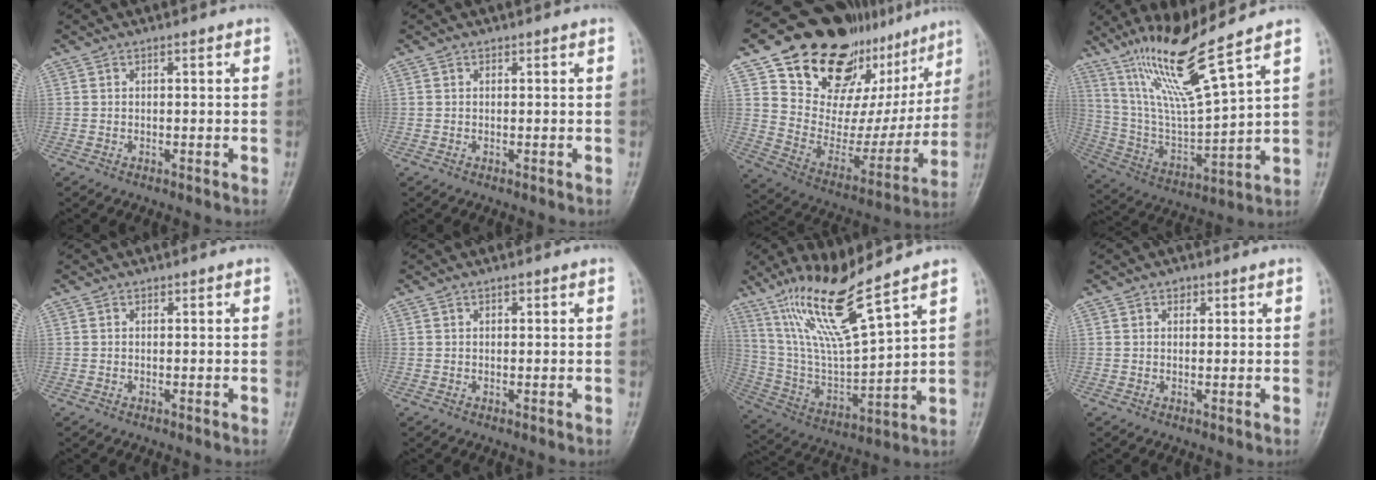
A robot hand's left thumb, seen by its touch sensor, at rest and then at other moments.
{"total": 0.0}
{"total": 27.4, "force": [17.2, 15.7, 14.5], "torque": [-0.165, -0.053, 0.273]}
{"total": 16.3, "force": [11.5, 0.8, 11.5], "torque": [-0.209, -0.063, 0.230]}
{"total": 0.0}
{"total": 0.7, "force": [0.4, 0.5, 0.4], "torque": [-0.002, -0.001, 0.006]}
{"total": 16.5, "force": [11.6, 1.8, 11.6], "torque": [-0.211, -0.063, 0.237]}
{"total": 1.3, "force": [0.7, 1.0, 0.5], "torque": [0.003, -0.003, 0.008]}